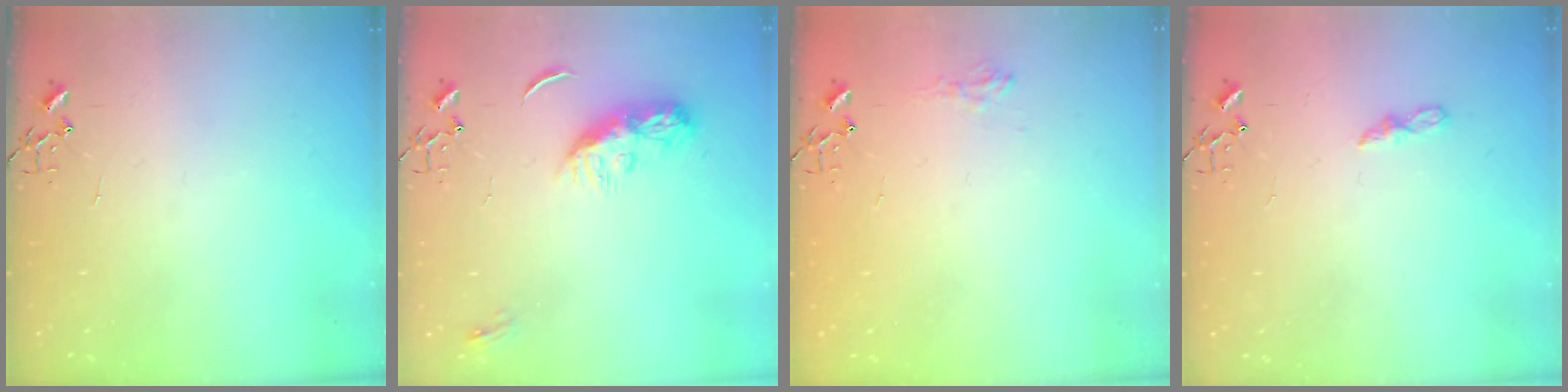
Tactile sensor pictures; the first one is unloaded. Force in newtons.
{"total": 9.4, "press": 9.4, "slide": 0.2}
{"total": 6.9, "press": 6.9, "slide": 0.5}
{"total": 6.2, "press": 6.1, "slide": 0.7}